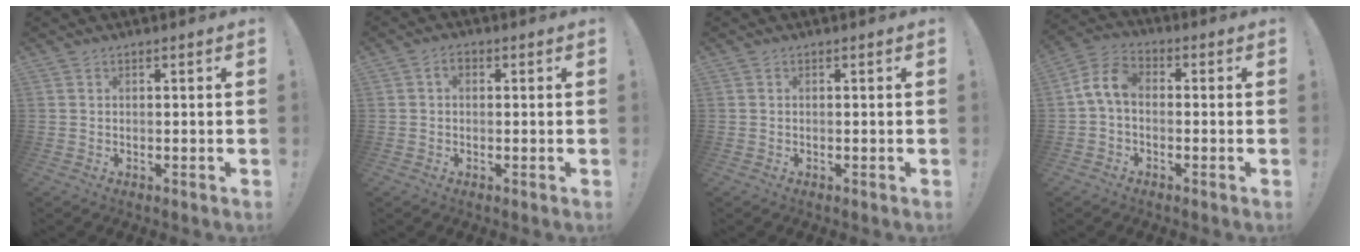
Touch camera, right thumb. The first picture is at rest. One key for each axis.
{"total": 2.4, "fx": 0.3, "fy": 1.7, "fz": 1.7, "tx": -0.029, "ty": 0.006, "tz": 0.004}
{"total": 0.0}
{"total": 7.7, "fx": -0.5, "fy": 4.5, "fz": 6.3, "tx": -0.130, "ty": 0.012, "tz": -0.004}